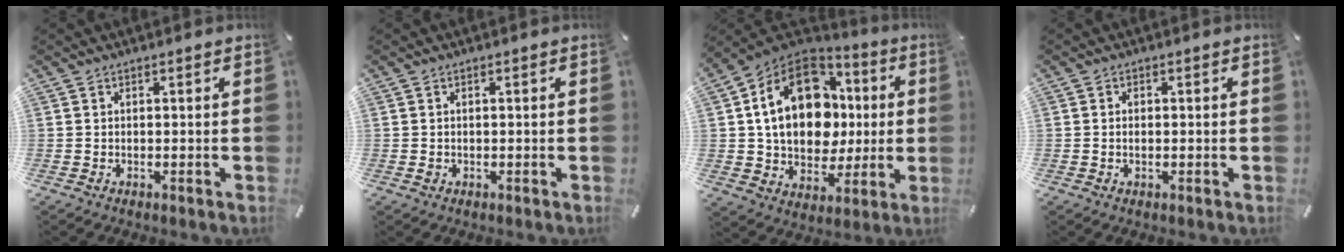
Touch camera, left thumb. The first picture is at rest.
{"total": 0.9, "force": [-0.1, 0.6, 0.7], "torque": [-0.014, 0.001, -0.002]}
{"total": 20.9, "force": [3.3, 15.5, 13.6], "torque": [-0.255, 0.002, 0.060]}
{"total": 1.2, "force": [-0.1, 0.7, 1.0], "torque": [-0.020, 0.003, -0.003]}